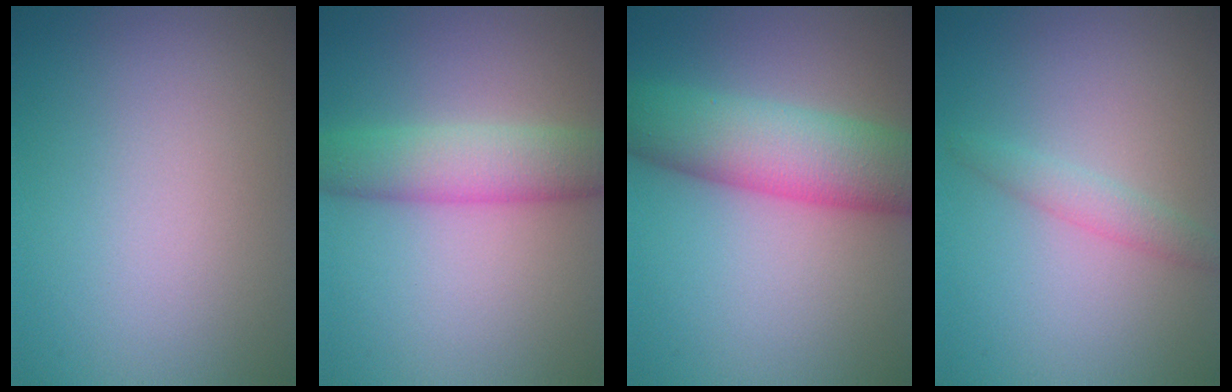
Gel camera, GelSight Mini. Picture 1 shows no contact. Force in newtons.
{"total": 5.1, "press": 5.1, "slide": 0.1}
{"total": 8.7, "press": 8.7, "slide": 0.3}
{"total": 1.7, "press": 1.7, "slide": 0.1}